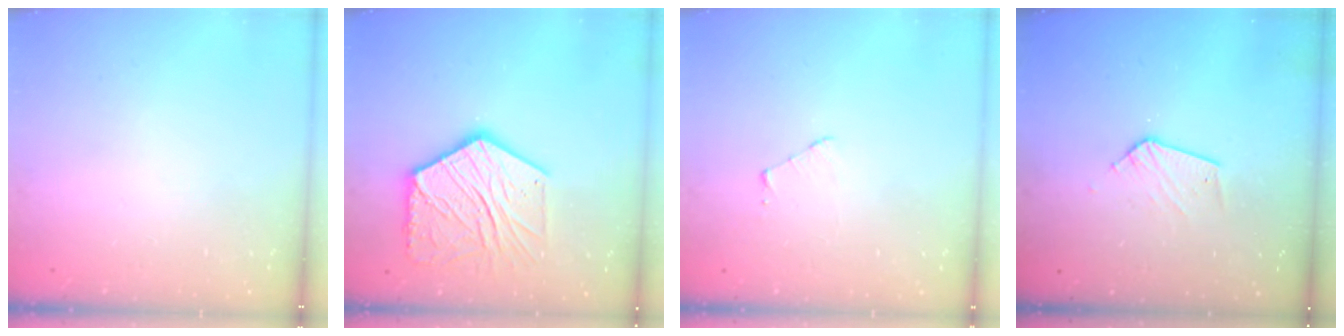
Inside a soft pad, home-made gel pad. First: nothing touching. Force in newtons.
{"total": 18.5, "press": 18.4, "slide": 1.4}
{"total": 3.7, "press": 3.7, "slide": 0.4}
{"total": 6.8, "press": 6.8, "slide": 0.4}